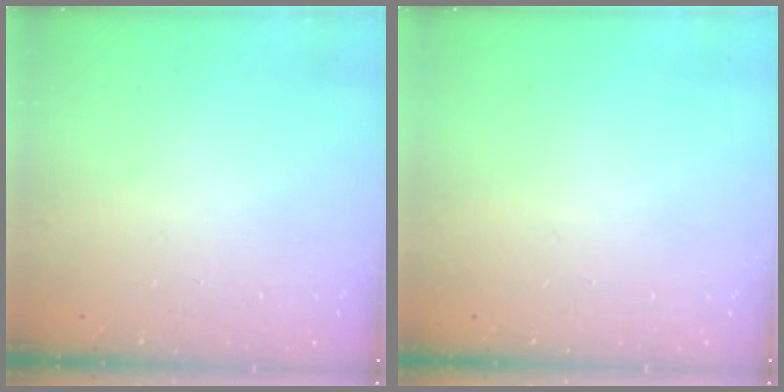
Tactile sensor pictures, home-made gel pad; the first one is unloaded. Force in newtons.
{"total": 0.0}